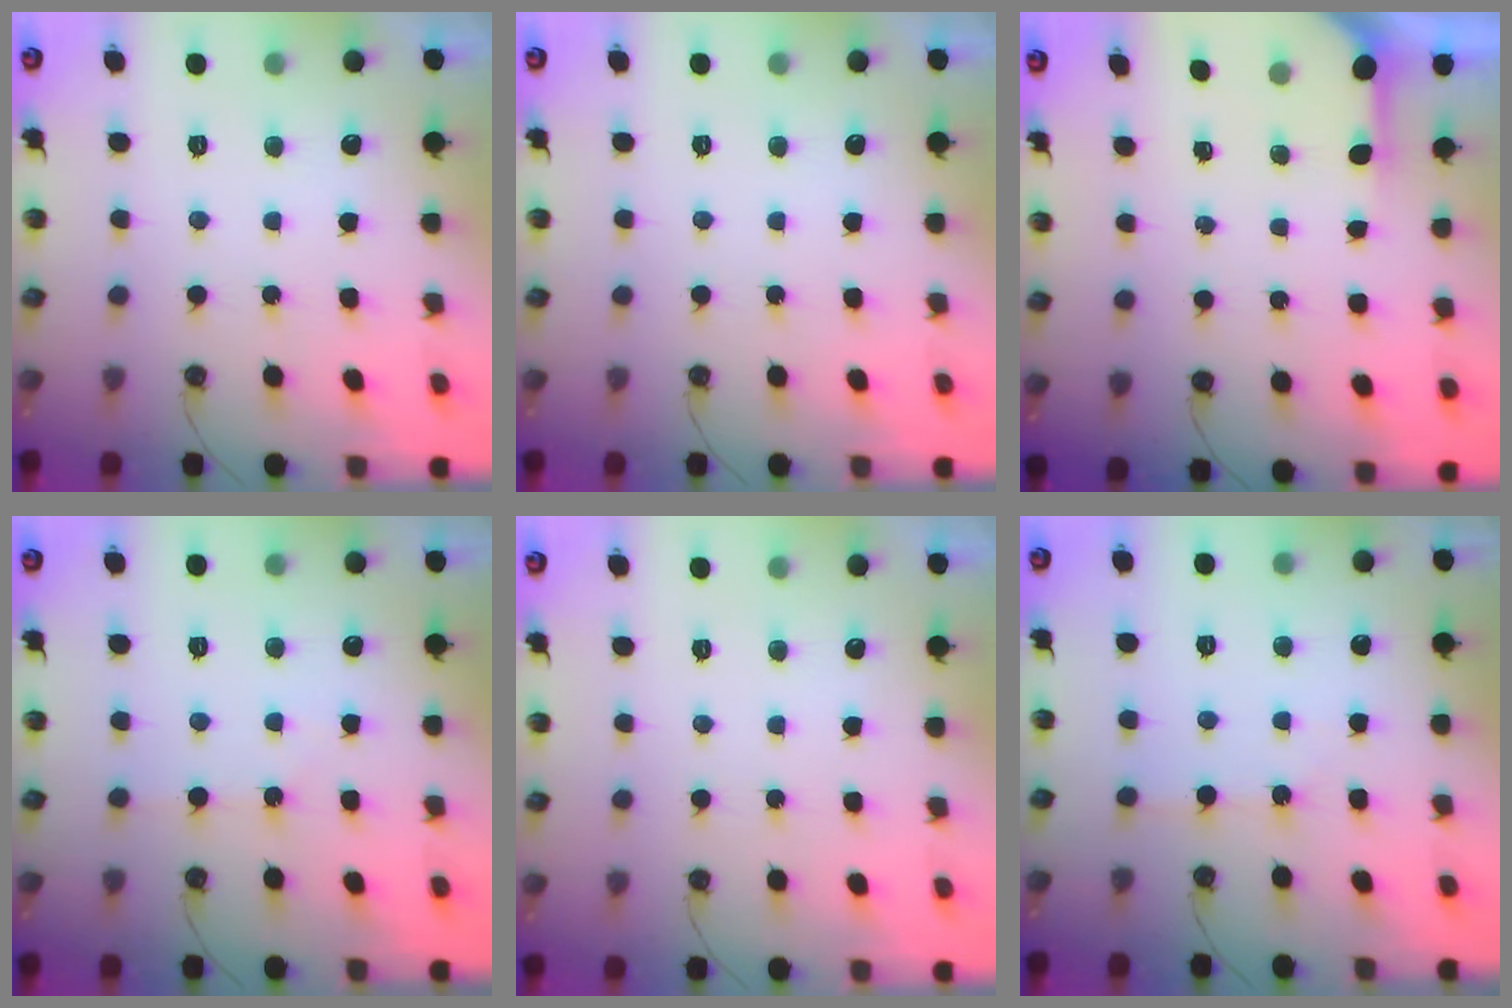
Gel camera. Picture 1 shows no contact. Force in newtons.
{"total": 0.0}
{"total": 3.9, "press": 3.9, "slide": 0.2}
{"total": 2.9, "press": 2.8, "slide": 0.5}
{"total": 0.0}
{"total": 2.5, "press": 2.5, "slide": 0.4}